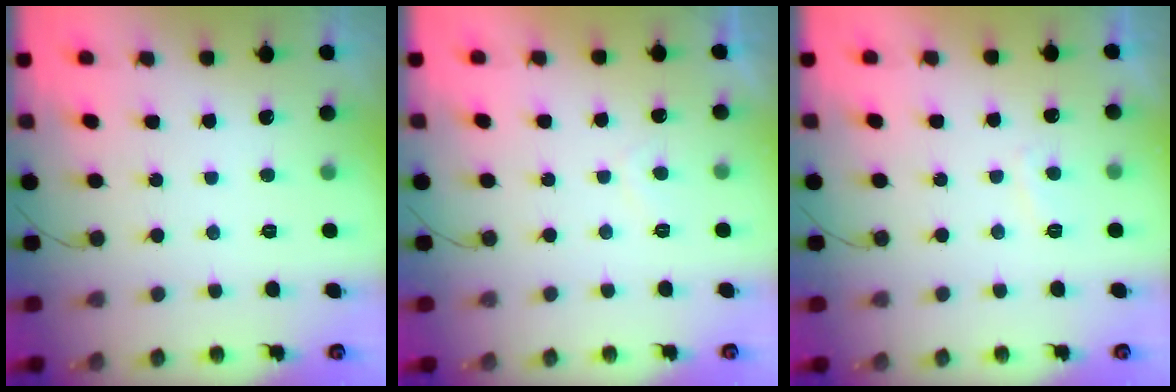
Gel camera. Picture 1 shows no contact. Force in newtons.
{"total": 0.9, "press": 0.7, "slide": 0.6}
{"total": 2.4, "press": 2.3, "slide": 0.7}